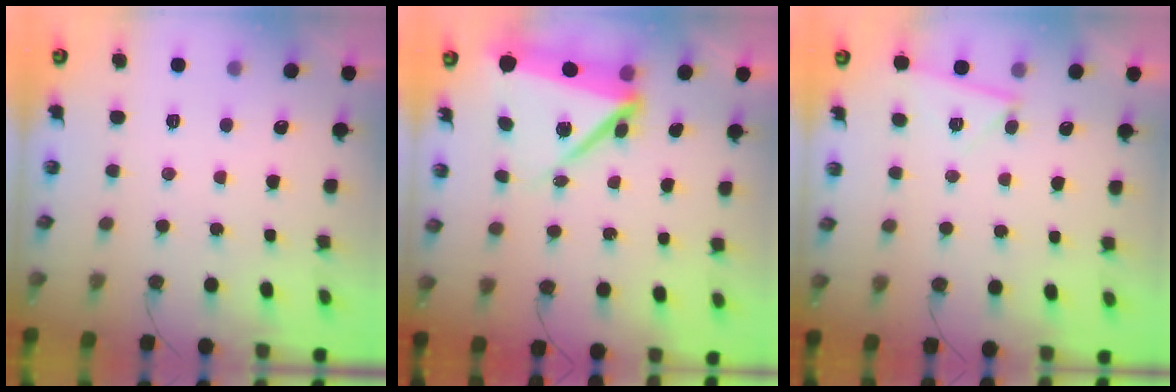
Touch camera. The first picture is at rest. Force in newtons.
{"total": 12.0, "press": 11.9, "slide": 1.6}
{"total": 4.5, "press": 4.1, "slide": 1.9}